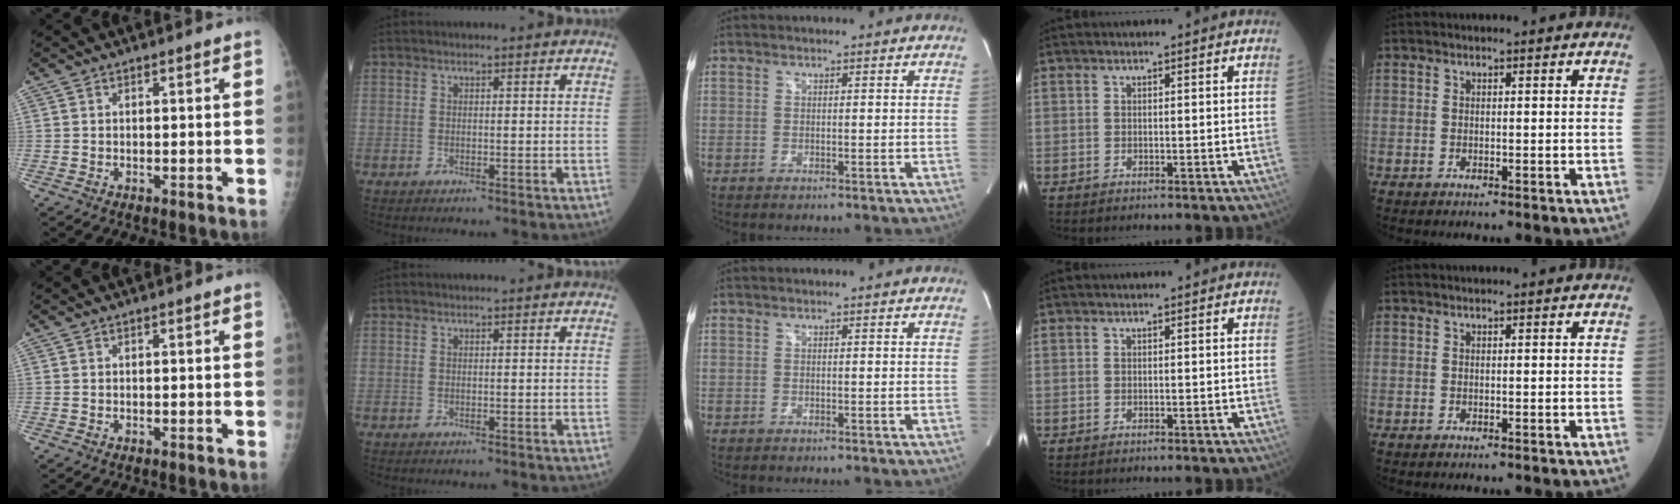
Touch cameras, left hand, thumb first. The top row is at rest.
{}